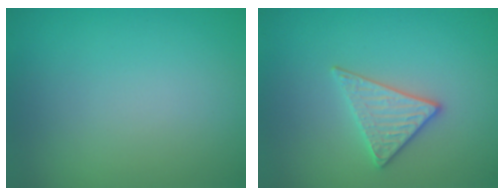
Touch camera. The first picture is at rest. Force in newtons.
{"total": 2.8, "press": 2.6, "slide": 1.1}